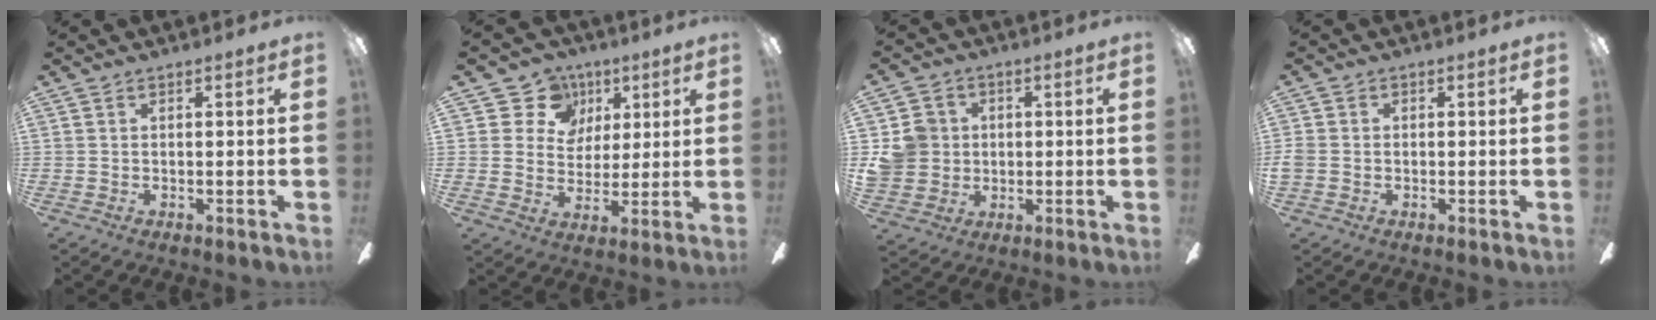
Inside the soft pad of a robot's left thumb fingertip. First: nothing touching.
{"total": 10.2, "force": [5.1, 8.7, 1.6], "torque": [-0.035, -0.026, 0.097]}
{"total": 8.2, "force": [0.7, 7.9, 2.3], "torque": [-0.067, 0.020, 0.021]}
{"total": 1.7, "force": [-0.7, 1.3, 0.8], "torque": [-0.014, 0.005, -0.013]}